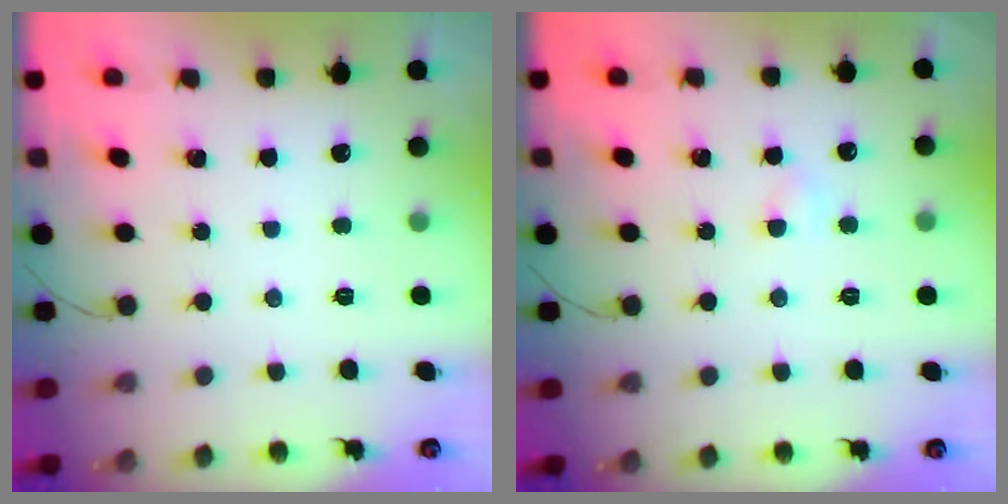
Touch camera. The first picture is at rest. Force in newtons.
{"total": 2.7, "press": 2.6, "slide": 0.9}